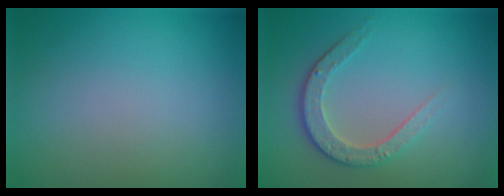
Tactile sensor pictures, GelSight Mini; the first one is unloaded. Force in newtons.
{"total": 3.4, "press": 2.6, "slide": 2.2}